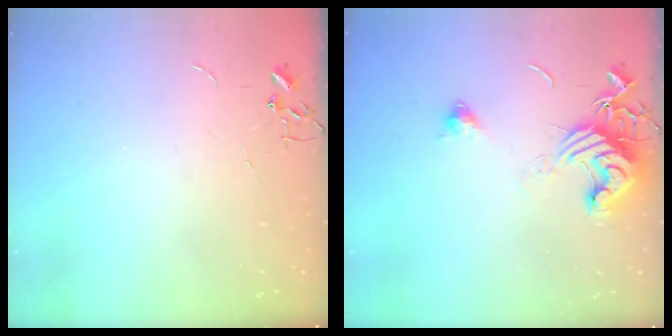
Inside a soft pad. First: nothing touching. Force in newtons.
{"total": 12.1, "press": 12.0, "slide": 1.6}